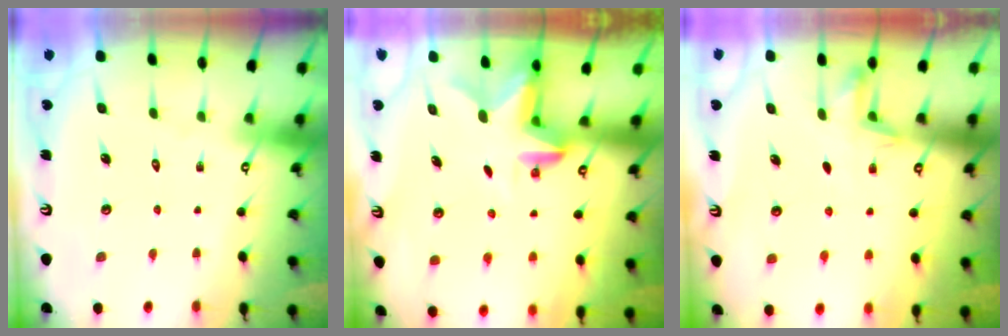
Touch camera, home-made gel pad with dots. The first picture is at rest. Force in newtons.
{"total": 2.7, "press": 2.6, "slide": 0.5}
{"total": 4.5, "press": 4.3, "slide": 1.2}